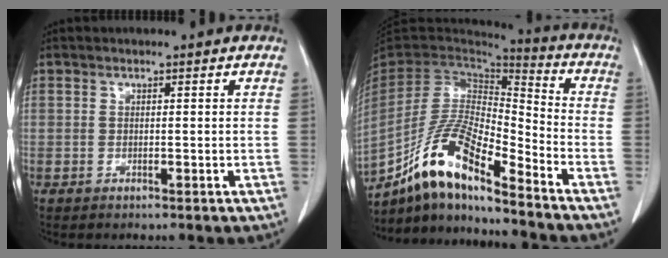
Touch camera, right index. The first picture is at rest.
{"total": 15.5, "force": [-11.3, 2.3, 10.4], "torque": [-0.199, 0.003, -0.209]}